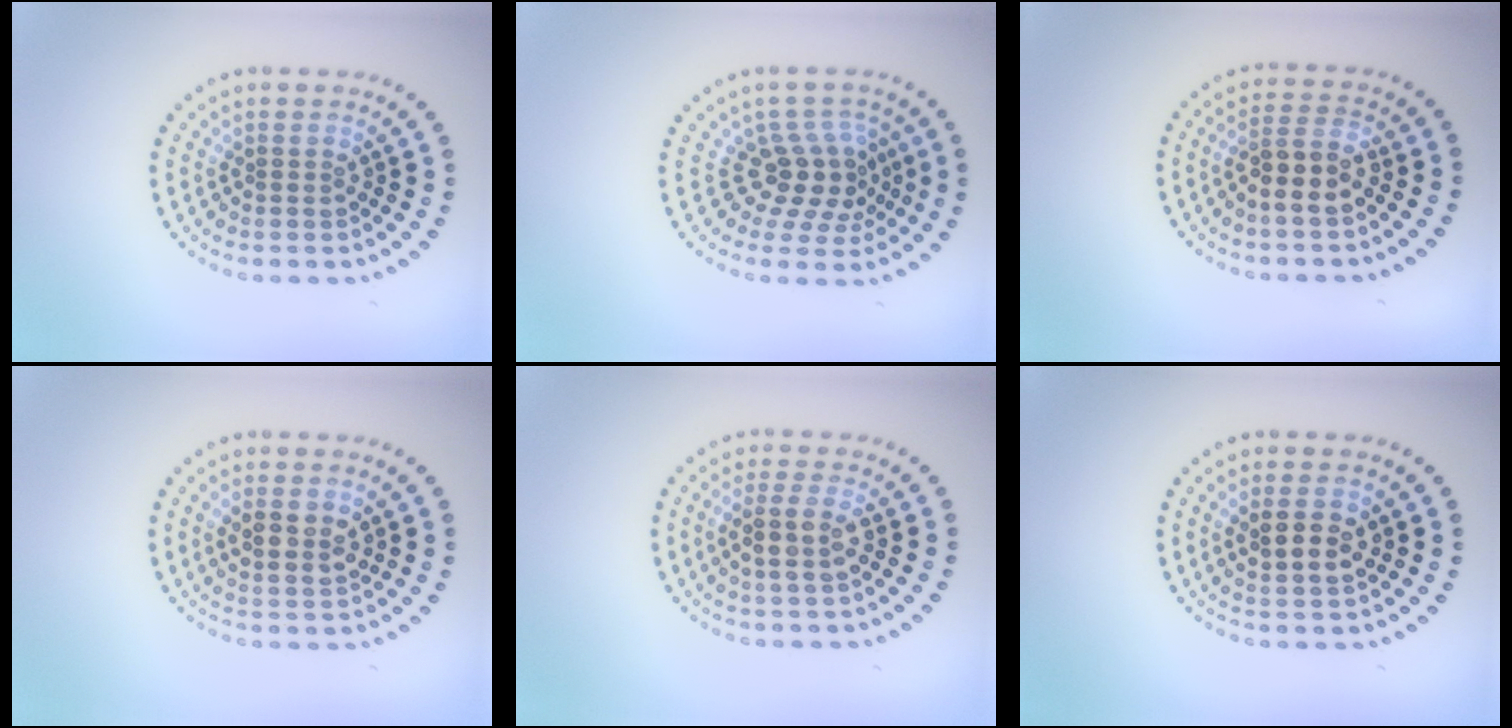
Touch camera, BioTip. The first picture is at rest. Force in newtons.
{"total": 3.8, "press": 3.0, "slide": 2.3}
{"total": 3.0, "press": 2.7, "slide": 1.4}
{"total": 2.2, "press": 2.0, "slide": 0.7}
{"total": 2.5, "press": 2.3, "slide": 1.0}
{"total": 2.5, "press": 2.4, "slide": 0.6}